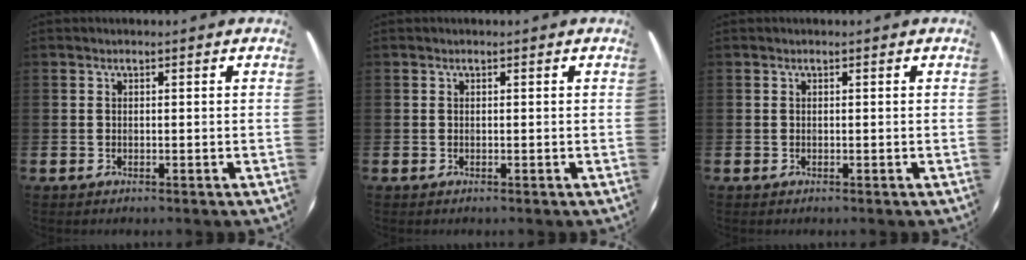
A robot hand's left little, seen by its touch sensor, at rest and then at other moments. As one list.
[{"total": 0.0}, {"total": 0.0}]